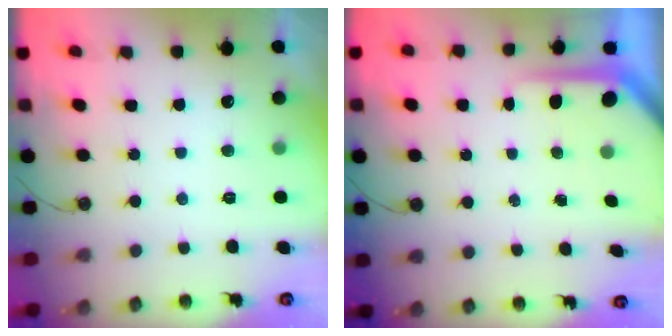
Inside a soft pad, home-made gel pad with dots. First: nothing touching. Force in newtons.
{"total": 6.0, "press": 5.9, "slide": 0.5}